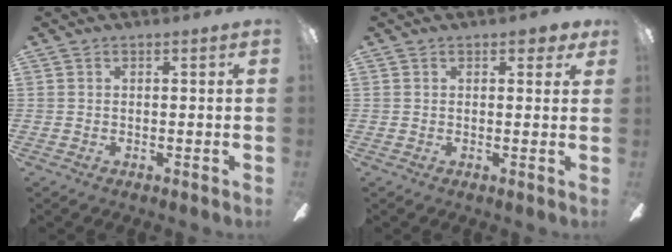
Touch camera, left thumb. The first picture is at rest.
{"total": 2.3, "force": [1.4, 1.2, 1.4], "torque": [-0.004, -0.005, 0.019]}